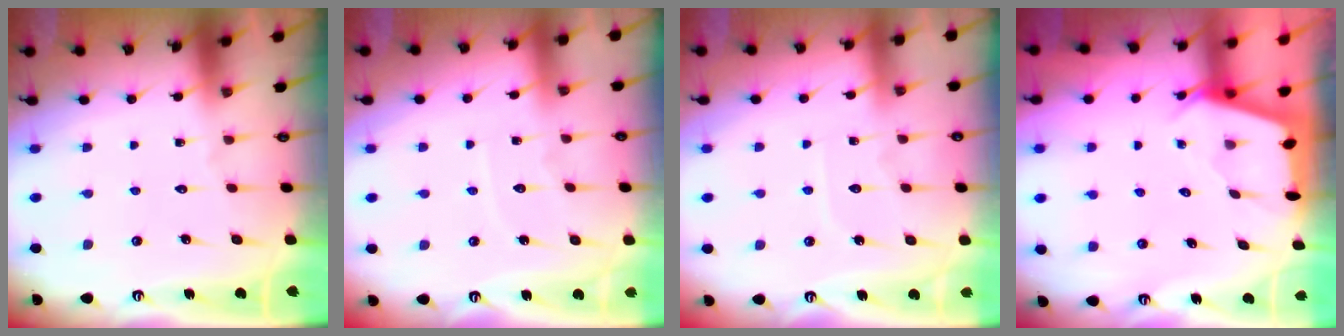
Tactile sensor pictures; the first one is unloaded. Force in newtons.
{"total": 4.9, "press": 4.9, "slide": 0.5}
{"total": 4.6, "press": 4.6, "slide": 0.2}
{"total": 2.4, "press": 2.4, "slide": 0.2}